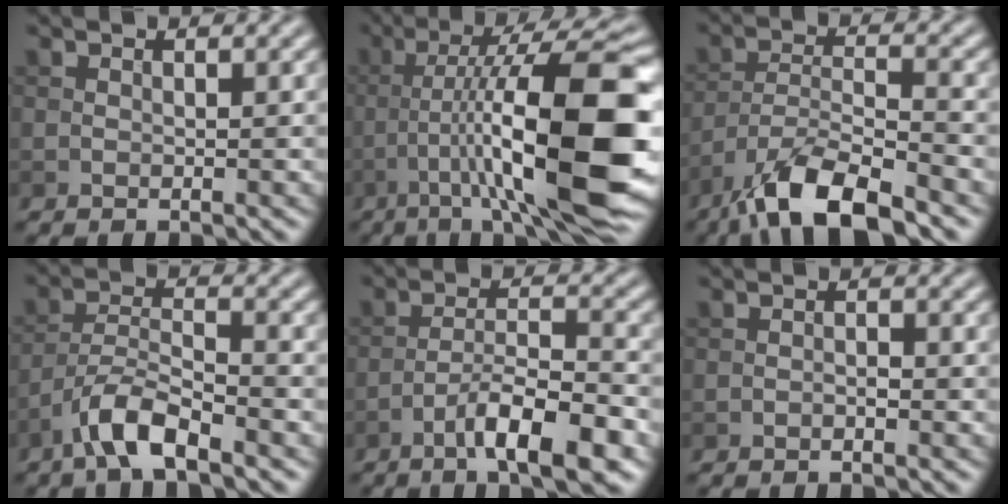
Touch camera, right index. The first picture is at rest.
{"total": 15.1, "force": [-3.7, 3.1, 14.3], "torque": [-0.219, 0.019, -0.053]}
{"total": 8.9, "force": [-6.5, 2.4, 5.6], "torque": [-0.094, -0.004, -0.126]}
{"total": 4.8, "force": [-3.4, 1.1, 3.2], "torque": [-0.060, 0.006, -0.073]}
{"total": 7.2, "force": [-4.2, 1.5, 5.6], "torque": [-0.091, 0.010, -0.071]}
{"total": 0.7, "force": [-0.4, 0.2, 0.5], "torque": [-0.009, 0.002, -0.006]}